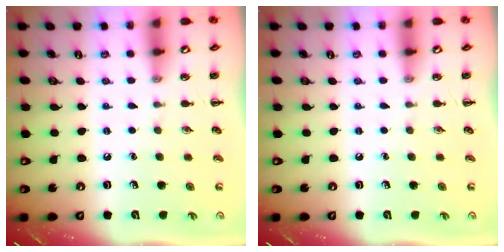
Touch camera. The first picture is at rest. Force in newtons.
{"total": 0.0}